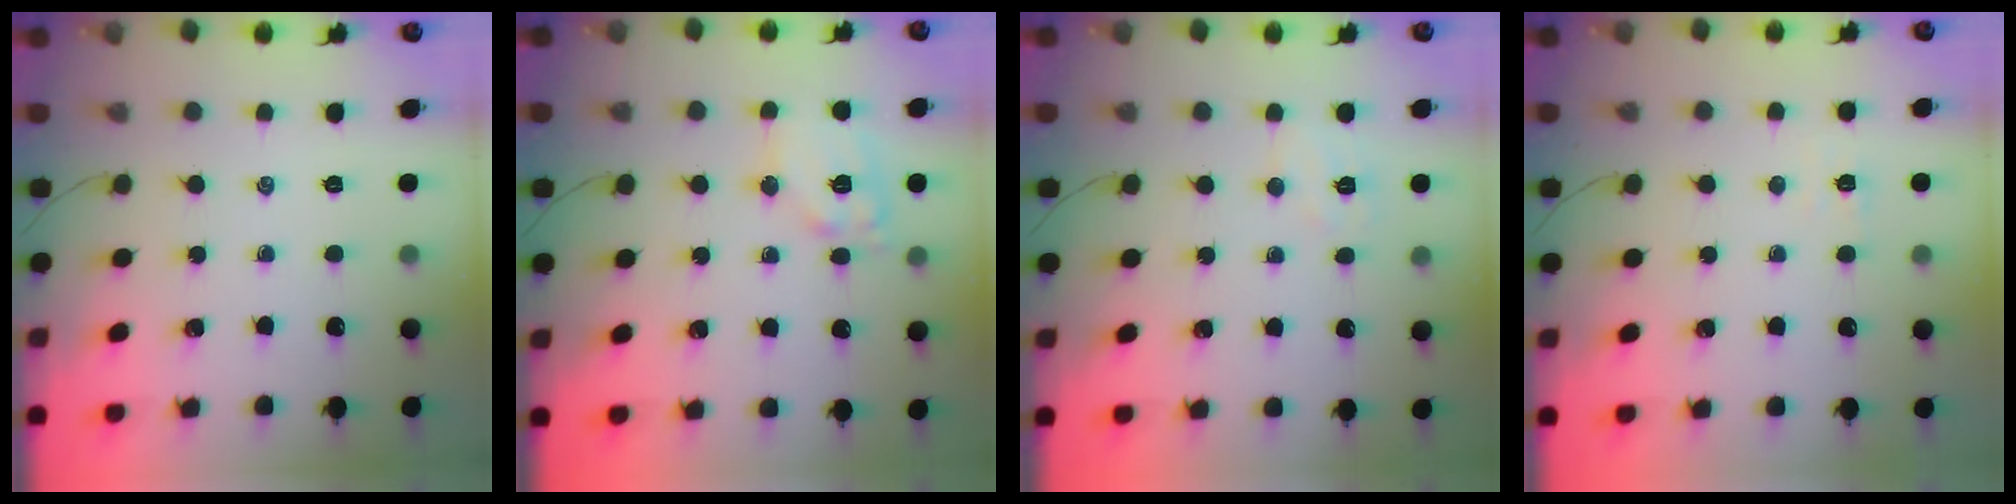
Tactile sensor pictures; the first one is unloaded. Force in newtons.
{"total": 11.1, "press": 11.1, "slide": 1.0}
{"total": 5.2, "press": 5.1, "slide": 0.9}
{"total": 2.3, "press": 2.1, "slide": 0.8}